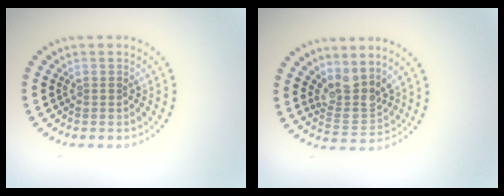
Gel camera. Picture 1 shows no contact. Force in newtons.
{"total": 3.4, "press": 2.6, "slide": 2.3}